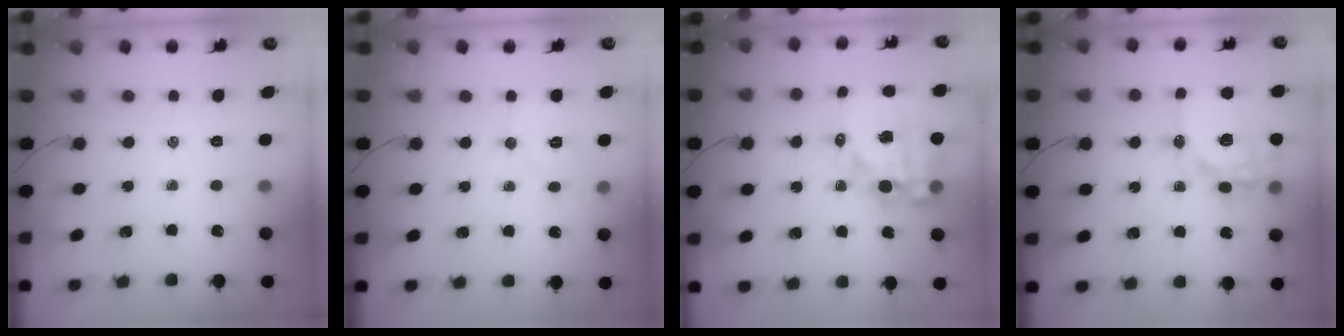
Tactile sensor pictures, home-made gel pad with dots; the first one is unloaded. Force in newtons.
{"total": 5.7, "press": 5.6, "slide": 1.1}
{"total": 15.7, "press": 15.3, "slide": 3.3}
{"total": 17.7, "press": 17.3, "slide": 3.8}